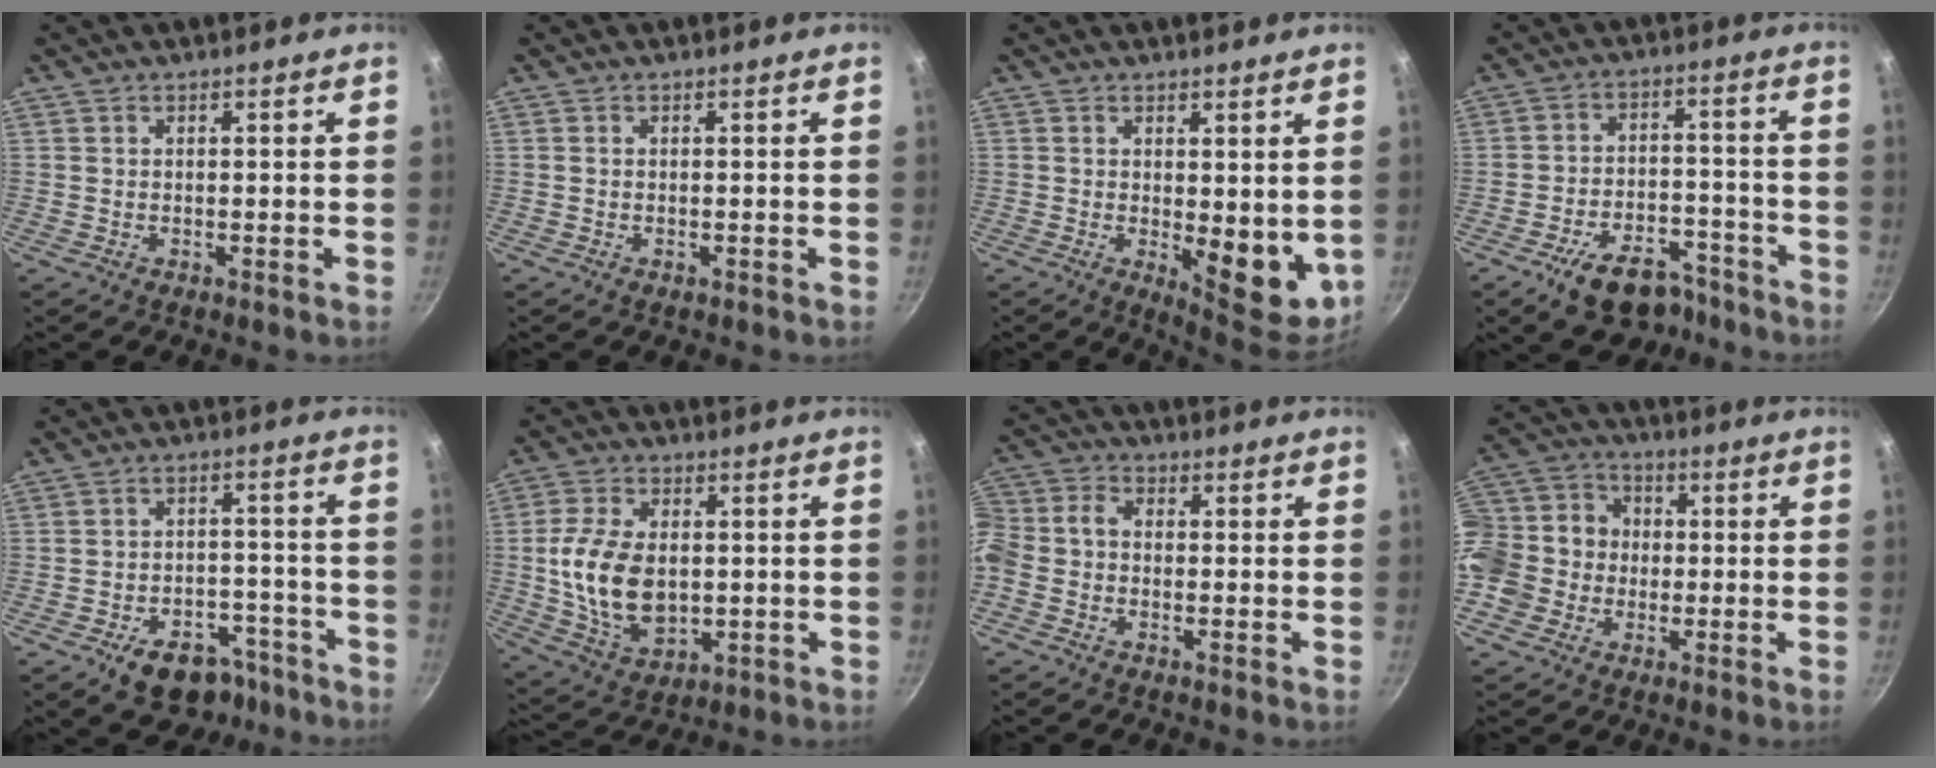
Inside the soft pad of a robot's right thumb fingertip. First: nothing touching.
{"total": 0.0}
{"total": 10.3, "force": [0.2, 4.8, 9.1], "torque": [-0.085, -0.013, 0.016]}
{"total": 13.0, "force": [-8.9, 6.9, 6.3], "torque": [-0.064, 0.063, -0.132]}
{"total": 12.5, "force": [-8.1, 7.6, 5.7], "torque": [-0.037, 0.062, -0.103]}
{"total": 14.1, "force": [0.0, 9.1, 10.7], "torque": [-0.190, -0.007, 0.010]}
{"total": 7.5, "force": [-2.4, 5.5, 4.5], "torque": [-0.101, 0.039, -0.065]}
{"total": 14.8, "force": [-2.1, 13.1, 6.5], "torque": [-0.112, 0.044, -0.049]}